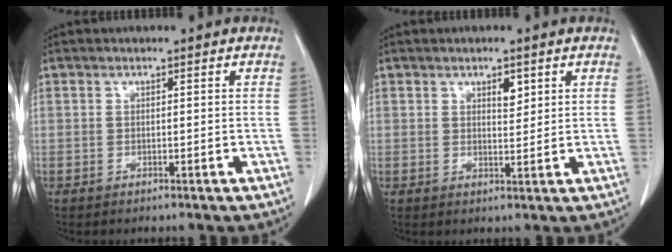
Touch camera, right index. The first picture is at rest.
{"total": 2.3, "force": [1.2, 0.9, 1.7], "torque": [-0.025, -0.005, 0.021]}